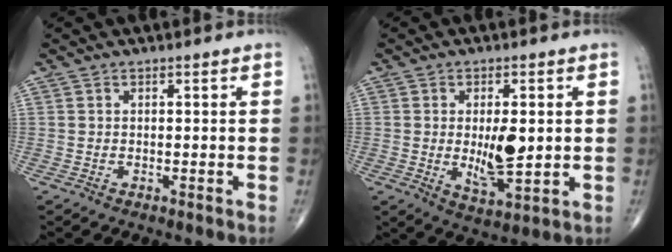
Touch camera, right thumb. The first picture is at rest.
{"total": 9.3, "force": [0.1, 4.2, 8.3], "torque": [-0.120, -0.017, 0.013]}